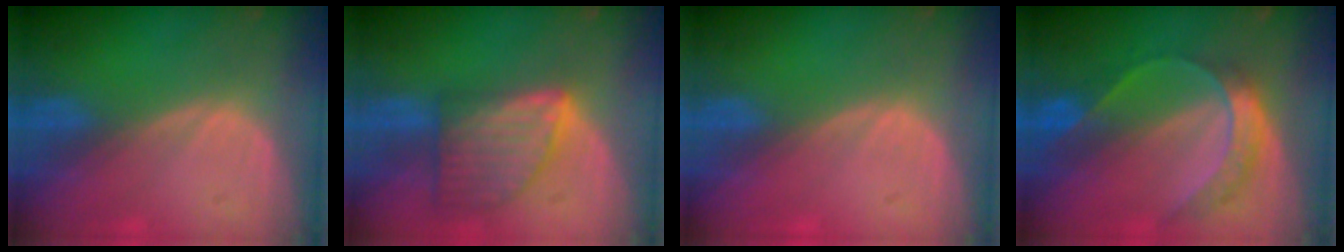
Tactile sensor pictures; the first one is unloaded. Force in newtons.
{"total": 8.1, "press": 7.4, "slide": 3.4}
{"total": 0.5, "press": 0.1, "slide": 0.5}
{"total": 7.6, "press": 6.4, "slide": 4.2}